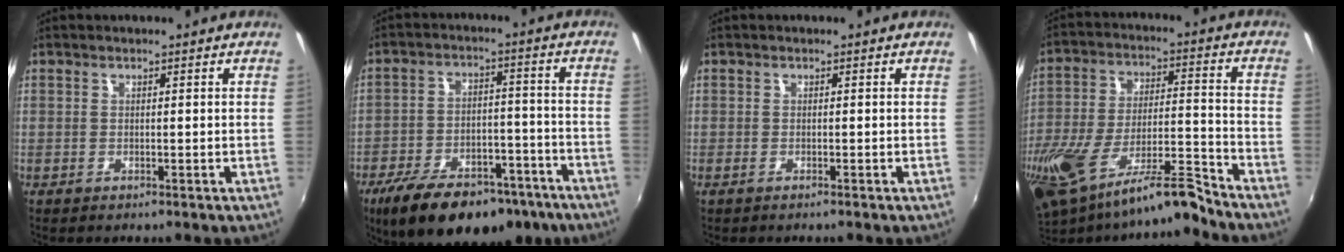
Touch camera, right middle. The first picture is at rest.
{"total": 22.1, "force": [-16.1, 9.6, 11.7], "torque": [-0.219, -0.011, -0.222]}
{"total": 0.5, "force": [-0.4, 0.1, 0.3], "torque": [-0.007, -0.002, -0.009]}
{"total": 19.4, "force": [-15.3, 3.6, 11.5], "torque": [-0.241, -0.039, -0.264]}